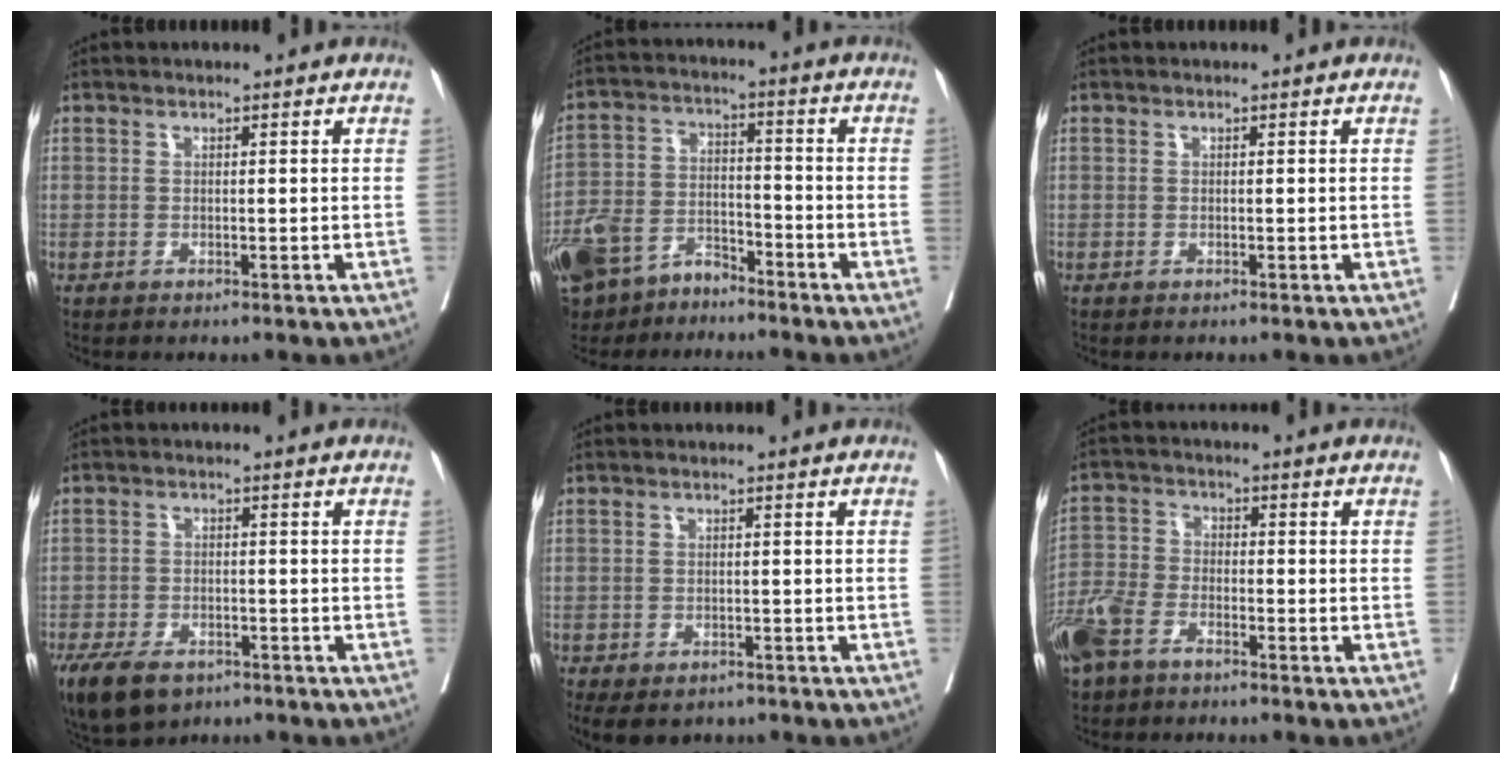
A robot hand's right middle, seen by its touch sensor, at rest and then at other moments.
{"total": 14.7, "force": [-11.3, 6.3, 6.9], "torque": [-0.147, -0.005, -0.203]}
{"total": 0.0}
{"total": 9.7, "force": [-6.4, 5.1, 5.1], "torque": [-0.107, -0.010, -0.101]}
{"total": 7.0, "force": [-4.9, 4.1, 3.0], "torque": [-0.053, -0.003, -0.066]}
{"total": 7.4, "force": [-4.9, 3.7, 4.0], "torque": [-0.104, -0.006, -0.100]}